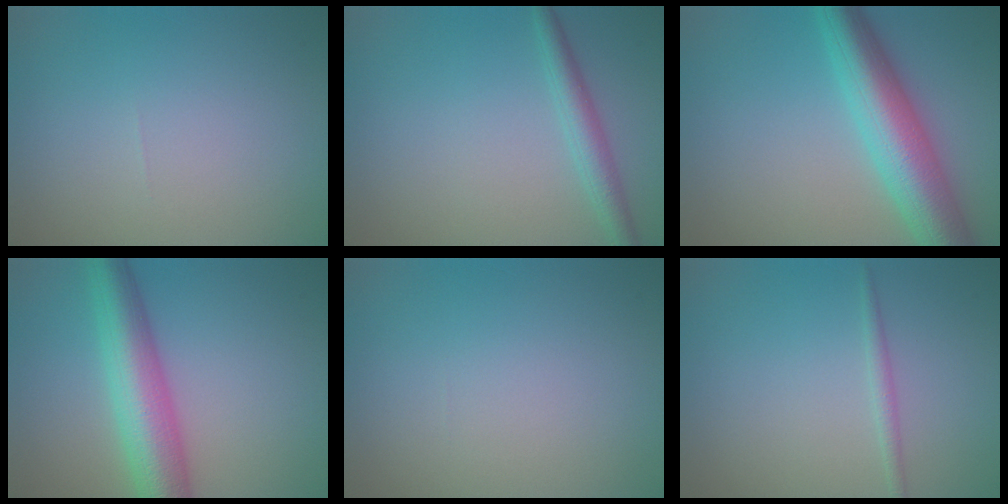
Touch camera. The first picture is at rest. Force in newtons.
{"total": 2.4, "press": 2.4, "slide": 0.1}
{"total": 7.8, "press": 7.8, "slide": 0.1}
{"total": 7.0, "press": 7.0, "slide": 0.0}
{"total": 0.0}
{"total": 1.0, "press": 1.0, "slide": 0.0}